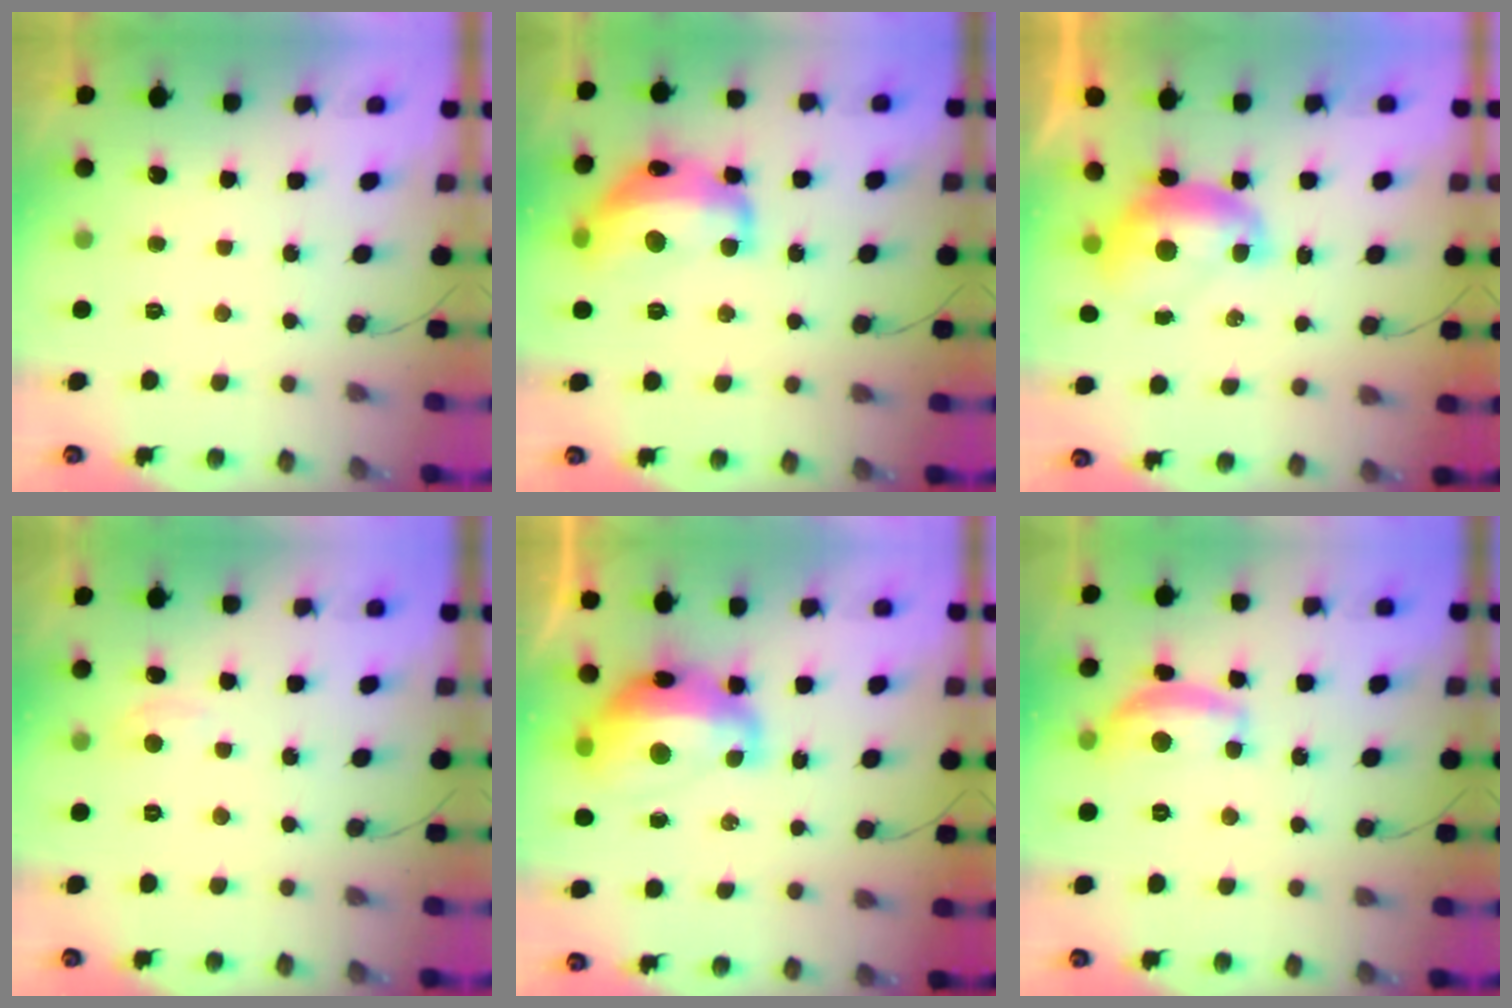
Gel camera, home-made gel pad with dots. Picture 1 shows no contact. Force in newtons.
{"total": 18.0, "press": 17.9, "slide": 1.0}
{"total": 8.1, "press": 8.1, "slide": 0.7}
{"total": 2.3, "press": 2.3, "slide": 0.3}
{"total": 14.6, "press": 14.5, "slide": 1.7}
{"total": 12.6, "press": 12.6, "slide": 0.8}